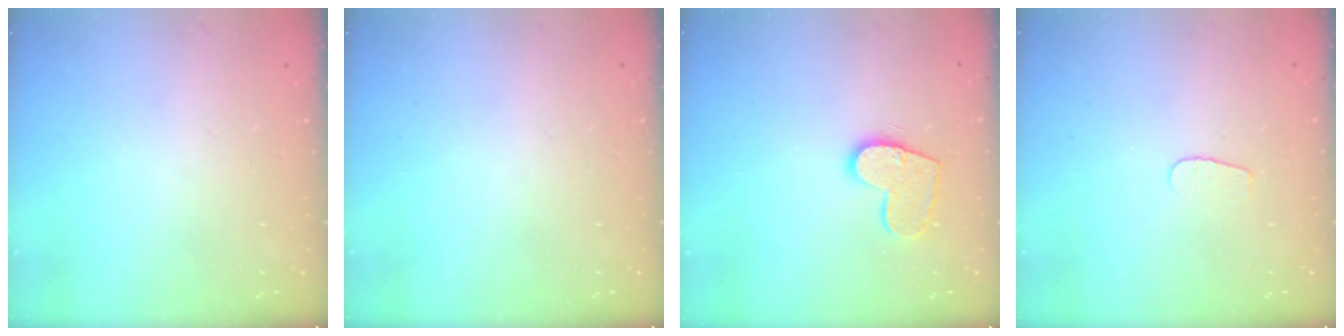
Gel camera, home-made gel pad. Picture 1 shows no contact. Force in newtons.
{"total": 0.0}
{"total": 11.4, "press": 11.3, "slide": 0.6}
{"total": 3.3, "press": 3.3, "slide": 0.4}